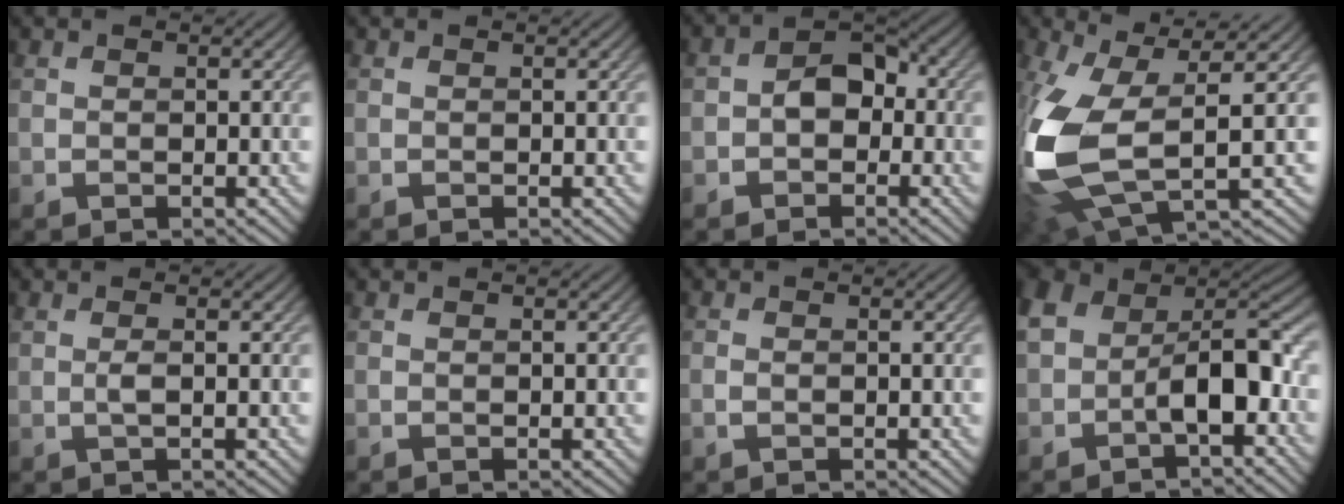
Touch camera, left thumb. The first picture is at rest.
{"total": 0.0}
{"total": 4.3, "force": [-0.8, 3.2, 2.8], "torque": [-0.038, 0.011, -0.024]}
{"total": 13.2, "force": [-0.7, 5.7, 11.9], "torque": [-0.308, -0.030, -0.003]}
{"total": 1.0, "force": [0.4, -0.1, 0.9], "torque": [-0.019, 0.004, 0.005]}
{"total": 0.0}
{"total": 0.7, "force": [-0.2, 0.4, 0.5], "torque": [-0.015, 0.001, -0.006]}
{"total": 9.6, "force": [-2.3, 6.1, 7.0], "torque": [-0.097, 0.008, -0.054]}